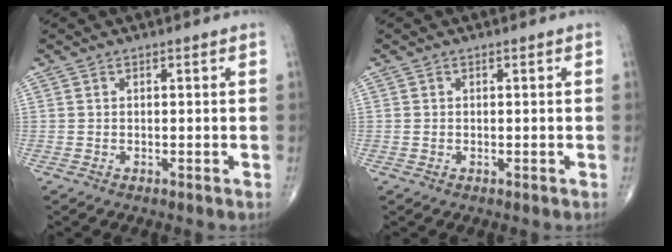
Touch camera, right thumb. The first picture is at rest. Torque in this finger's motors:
{"motor_torque": [0.58, 0.26, 0.22, -0.20, 0.05]}